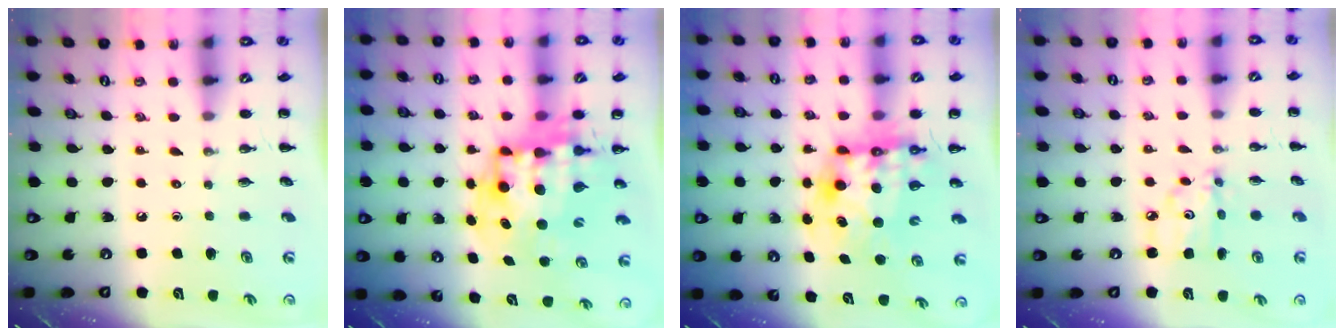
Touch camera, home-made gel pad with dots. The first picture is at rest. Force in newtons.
{"total": 12.3, "press": 12.0, "slide": 2.9}
{"total": 11.7, "press": 11.3, "slide": 2.9}
{"total": 6.8, "press": 6.8, "slide": 0.7}